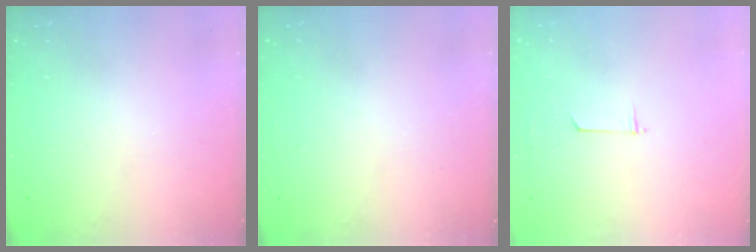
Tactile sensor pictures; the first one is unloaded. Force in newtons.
{"total": 1.6, "press": 1.6, "slide": 0.0}
{"total": 4.6, "press": 4.6, "slide": 0.4}